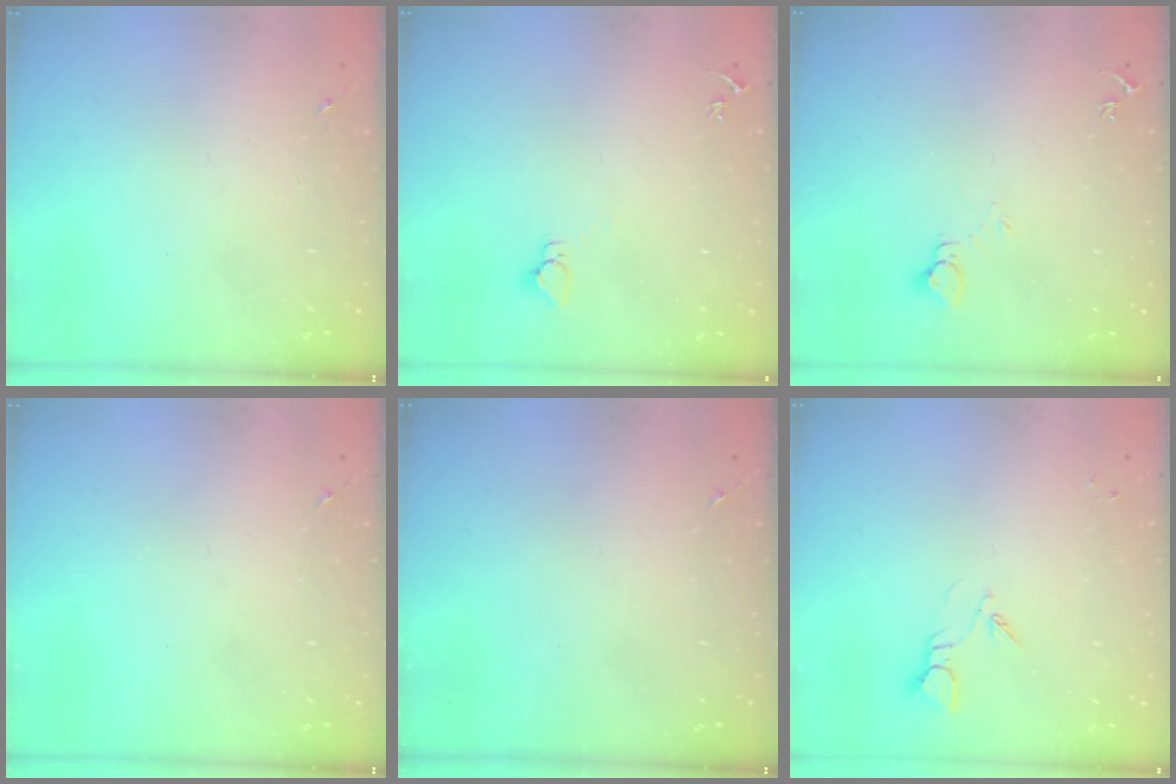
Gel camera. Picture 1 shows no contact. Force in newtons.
{"total": 2.9, "press": 2.9, "slide": 0.1}
{"total": 3.7, "press": 3.7, "slide": 0.3}
{"total": 0.0}
{"total": 0.0}
{"total": 3.2, "press": 3.1, "slide": 0.3}